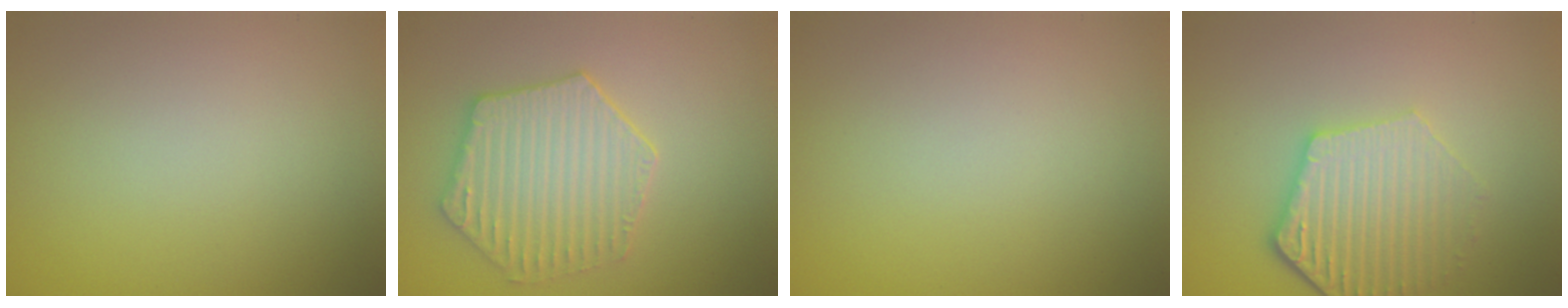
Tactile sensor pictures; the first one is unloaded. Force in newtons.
{"total": 4.7, "press": 4.2, "slide": 2.1}
{"total": 0.0}
{"total": 5.4, "press": 4.2, "slide": 3.4}